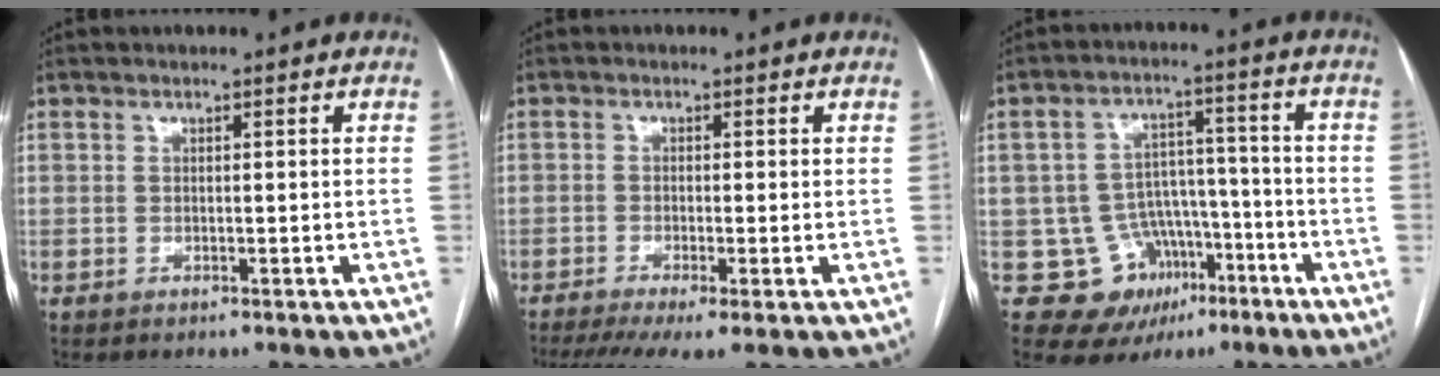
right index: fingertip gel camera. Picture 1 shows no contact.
{"total": 6.7, "force": [-4.2, 0.9, 5.1], "torque": [-0.086, -0.009, -0.070]}
{"total": 9.9, "force": [-4.0, 8.8, 2.4], "torque": [-0.028, 0.038, -0.046]}